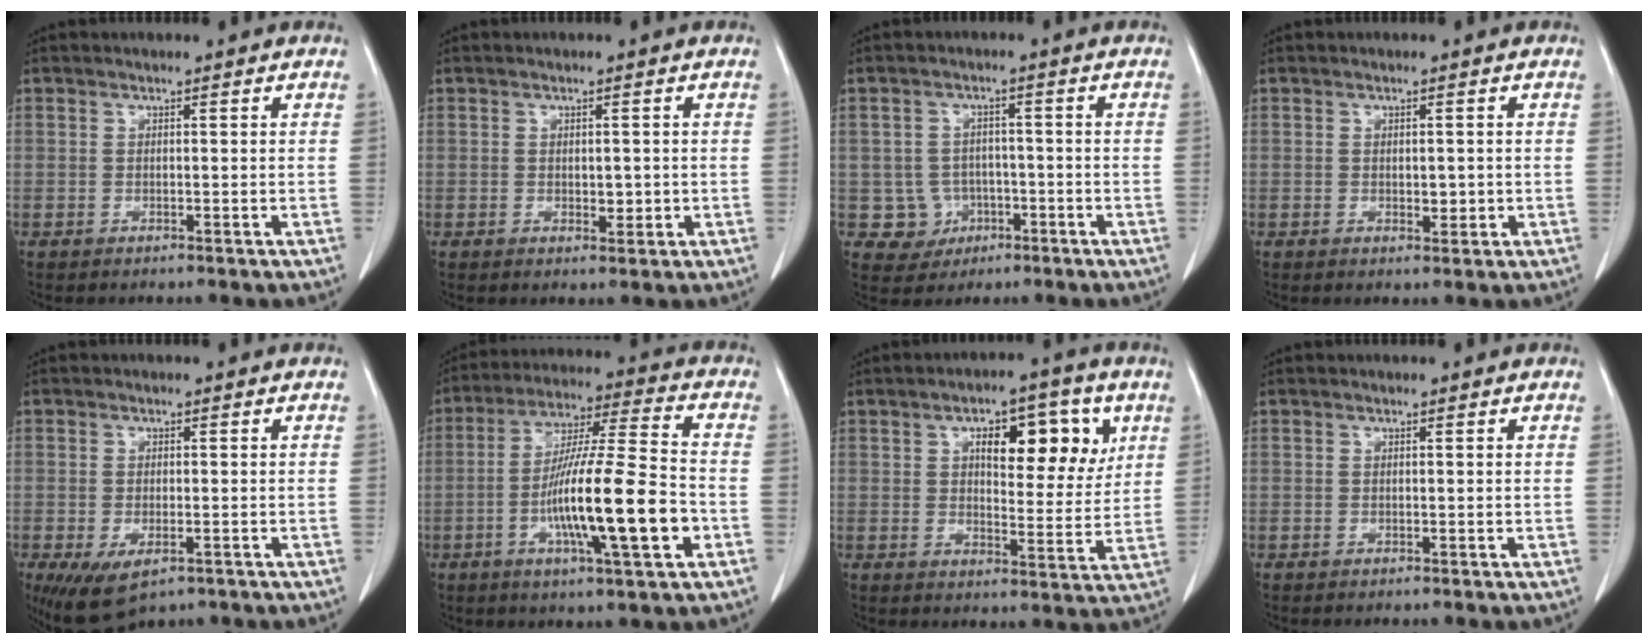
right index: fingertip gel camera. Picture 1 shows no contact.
{"total": 2.0, "force": [-0.1, 1.2, 1.6], "torque": [-0.020, -0.003, 0.004]}
{"total": 5.2, "force": [-1.4, 5.0, 0.6], "torque": [-0.002, 0.011, -0.012]}
{"total": 2.0, "force": [-0.1, 1.2, 1.6], "torque": [-0.020, -0.003, 0.003]}
{"total": 6.5, "force": [-3.5, 2.9, 4.8], "torque": [-0.081, -0.015, -0.048]}
{"total": 16.7, "force": [-4.5, 0.9, 16.0], "torque": [-0.283, -0.009, -0.080]}
{"total": 11.0, "force": [4.3, 4.4, 9.1], "torque": [-0.120, 0.012, 0.062]}
{"total": 0.0}